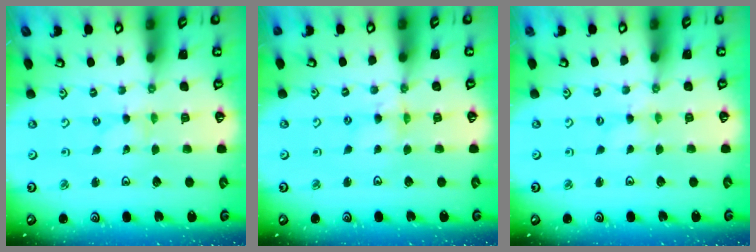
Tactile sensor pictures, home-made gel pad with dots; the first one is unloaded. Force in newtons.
{"total": 1.7, "press": 1.7, "slide": 0.2}
{"total": 0.0}